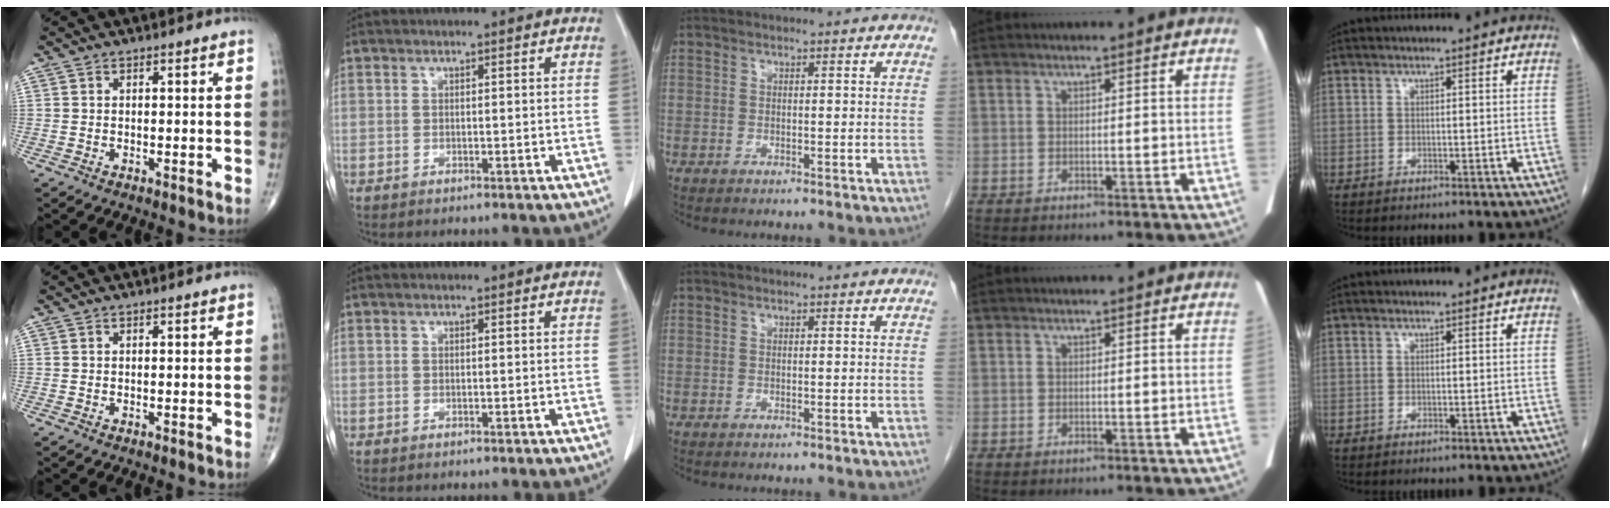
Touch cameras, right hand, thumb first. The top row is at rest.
{}